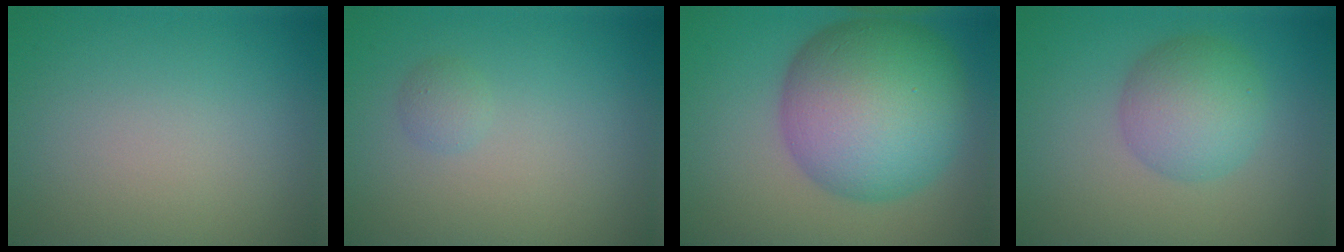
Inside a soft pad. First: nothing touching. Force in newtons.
{"total": 0.9, "press": 0.9, "slide": 0.1}
{"total": 12.8, "press": 12.8, "slide": 0.1}
{"total": 4.7, "press": 4.7, "slide": 0.1}